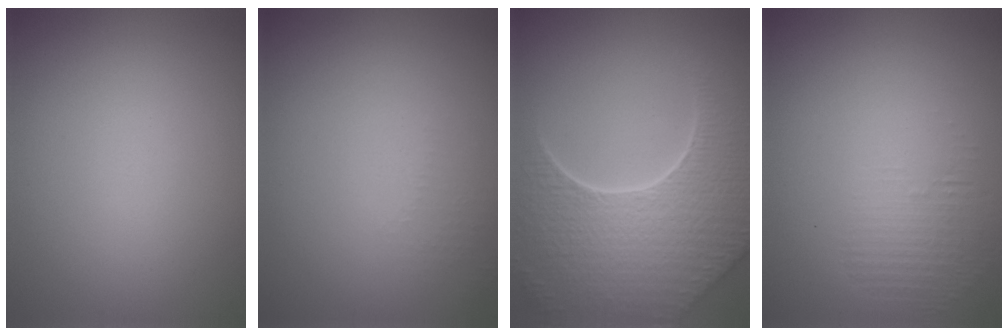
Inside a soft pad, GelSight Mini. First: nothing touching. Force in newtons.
{"total": 1.0, "press": 0.9, "slide": 0.3}
{"total": 8.7, "press": 6.2, "slide": 6.2}
{"total": 1.2, "press": 0.1, "slide": 1.2}